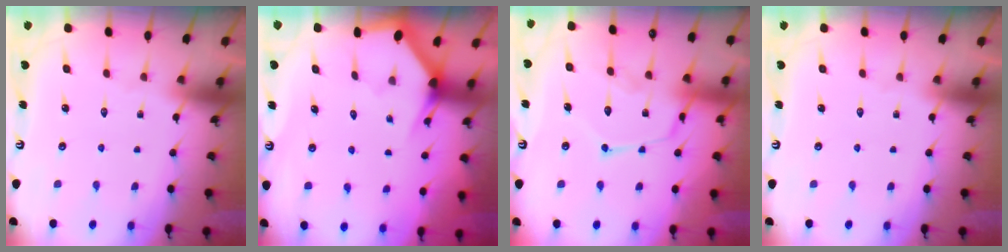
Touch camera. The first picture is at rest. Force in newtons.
{"total": 3.2, "press": 3.2, "slide": 0.2}
{"total": 14.8, "press": 14.7, "slide": 1.3}
{"total": 0.0}